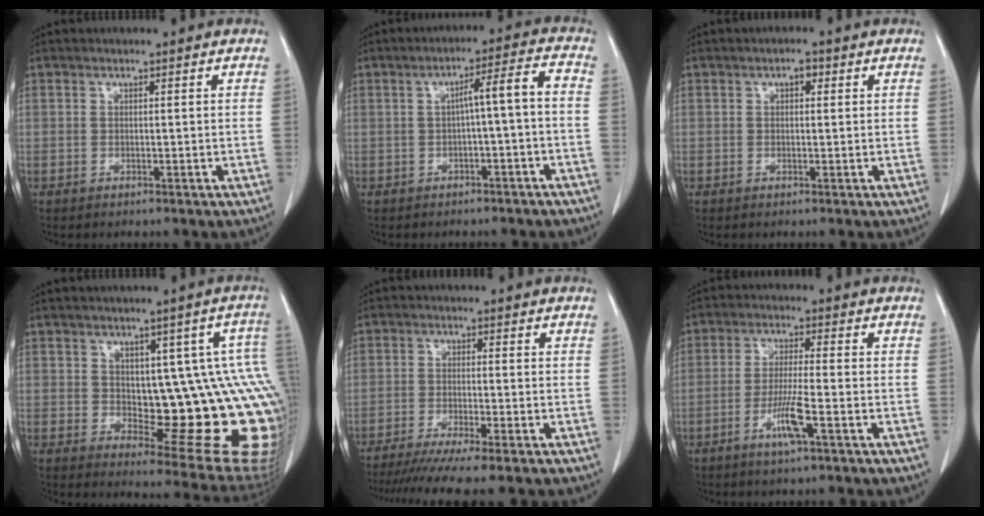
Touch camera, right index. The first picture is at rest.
{"total": 5.4, "force": [-1.0, -0.1, 5.3], "torque": [-0.079, 0.023, -0.012]}
{"total": 1.6, "force": [0.6, 0.8, 1.2], "torque": [-0.018, 0.007, 0.007]}
{"total": 17.3, "force": [-0.1, 6.7, 15.9], "torque": [-0.120, 0.014, 0.017]}
{"total": 11.6, "force": [-9.7, -0.8, 6.3], "torque": [-0.074, -0.029, -0.148]}
{"total": 5.6, "force": [-2.6, -0.3, 5.0], "torque": [-0.100, -0.010, -0.051]}